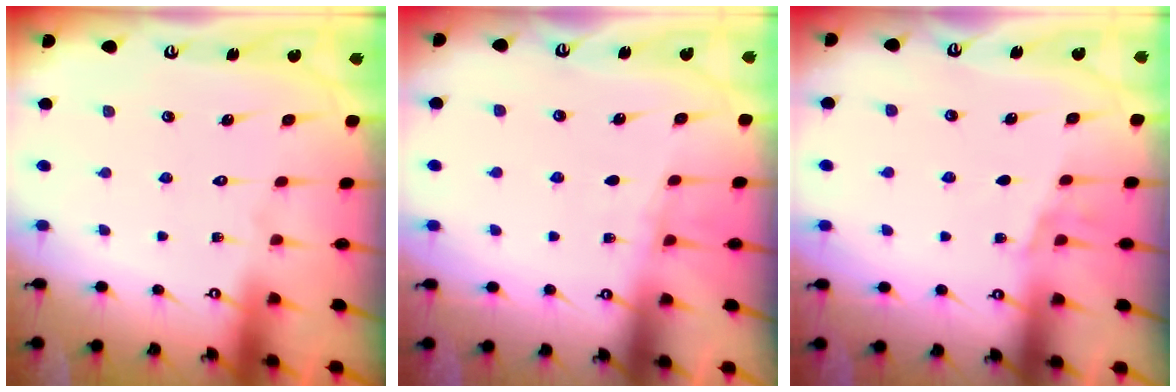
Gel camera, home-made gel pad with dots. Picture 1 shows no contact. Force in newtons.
{"total": 3.0, "press": 2.9, "slide": 0.4}
{"total": 4.7, "press": 4.0, "slide": 2.4}